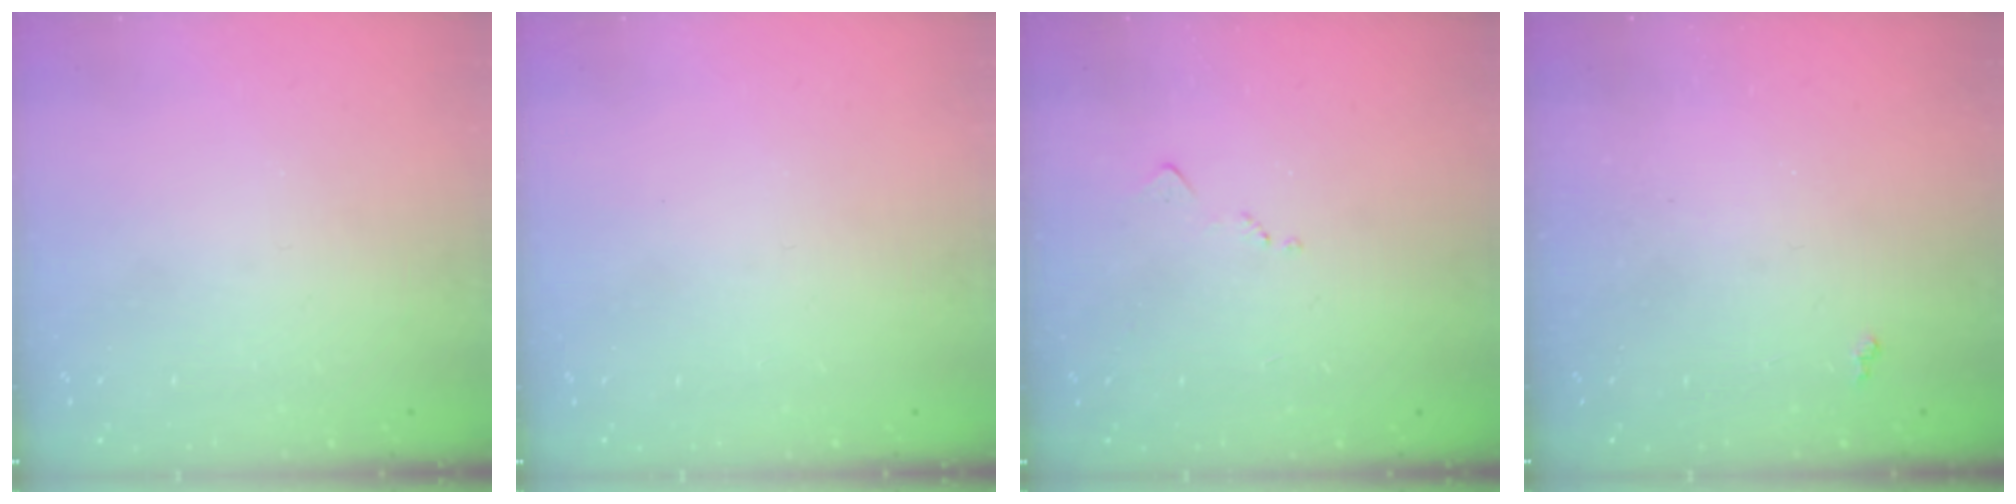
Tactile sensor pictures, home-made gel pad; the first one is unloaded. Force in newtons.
{"total": 0.0}
{"total": 6.3, "press": 6.3, "slide": 0.9}
{"total": 1.9, "press": 1.8, "slide": 0.5}